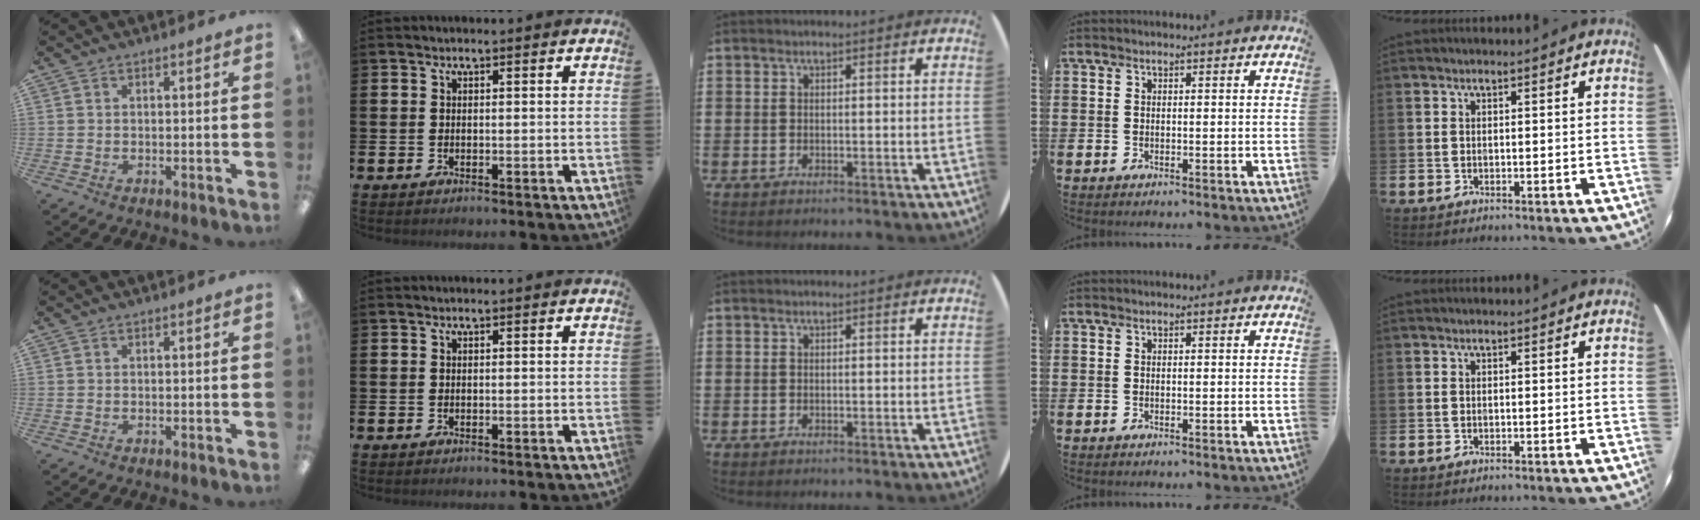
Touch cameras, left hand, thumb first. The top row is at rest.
{}